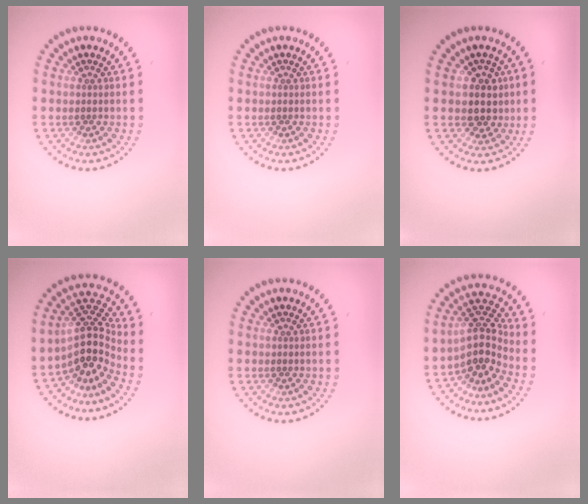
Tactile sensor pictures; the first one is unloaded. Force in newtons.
{"total": 0.0}
{"total": 2.8, "press": 2.5, "slide": 1.3}
{"total": 5.0, "press": 3.7, "slide": 3.4}
{"total": 0.0}
{"total": 4.1, "press": 3.1, "slide": 2.7}